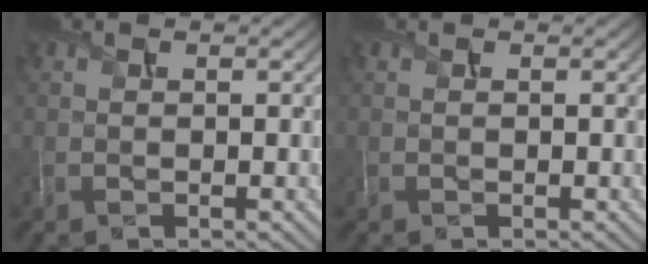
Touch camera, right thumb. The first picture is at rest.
{"total": 0.0}